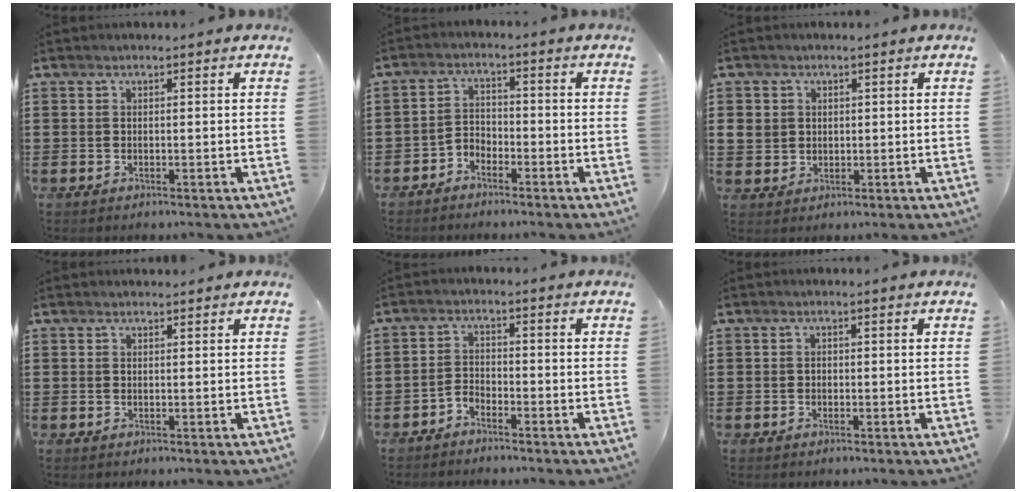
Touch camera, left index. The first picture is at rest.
{"total": 3.0, "force": [-2.8, 0.9, 0.0], "torque": [-0.009, 0.005, -0.063]}
{"total": 2.9, "force": [0.7, 2.7, 0.7], "torque": [-0.025, 0.010, 0.011]}
{"total": 0.5, "force": [0.5, 0.1, 0.1], "torque": [-0.004, -0.001, 0.010]}
{"total": 2.4, "force": [-2.4, 0.4, 0.1], "torque": [-0.009, 0.004, -0.051]}
{"total": 0.5, "force": [-0.2, 0.4, 0.2], "torque": [-0.005, 0.001, -0.004]}